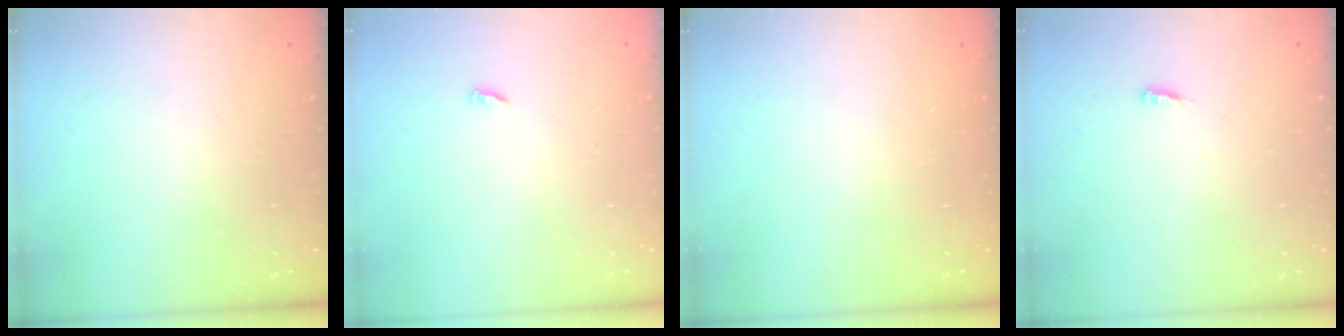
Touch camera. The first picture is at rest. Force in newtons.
{"total": 2.3, "press": 2.3, "slide": 0.2}
{"total": 0.0}
{"total": 2.6, "press": 2.6, "slide": 0.3}